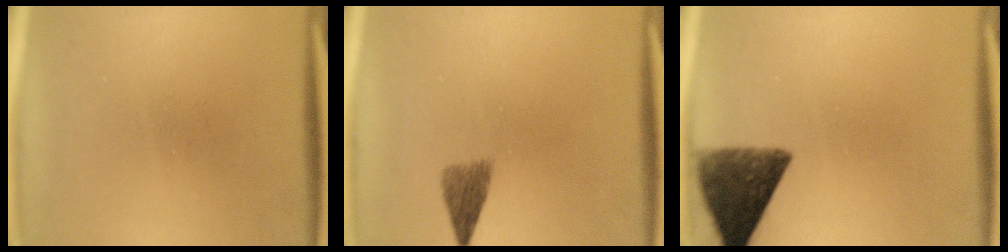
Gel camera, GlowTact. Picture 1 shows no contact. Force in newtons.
{"total": 2.9}
{"total": 10.3}